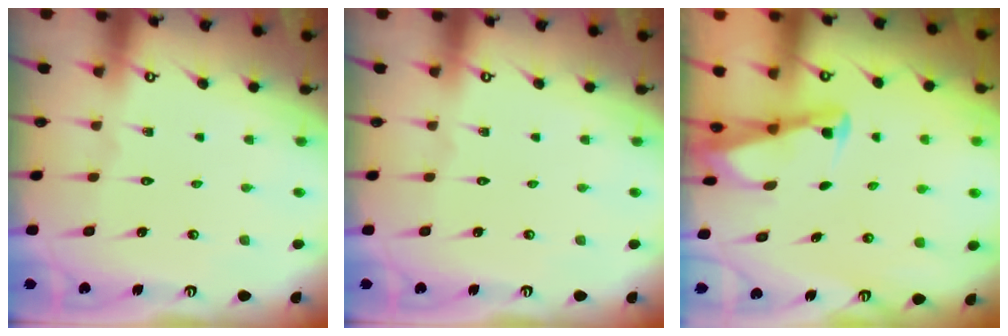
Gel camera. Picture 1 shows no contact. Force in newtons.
{"total": 0.0}
{"total": 3.0, "press": 3.0, "slide": 0.3}